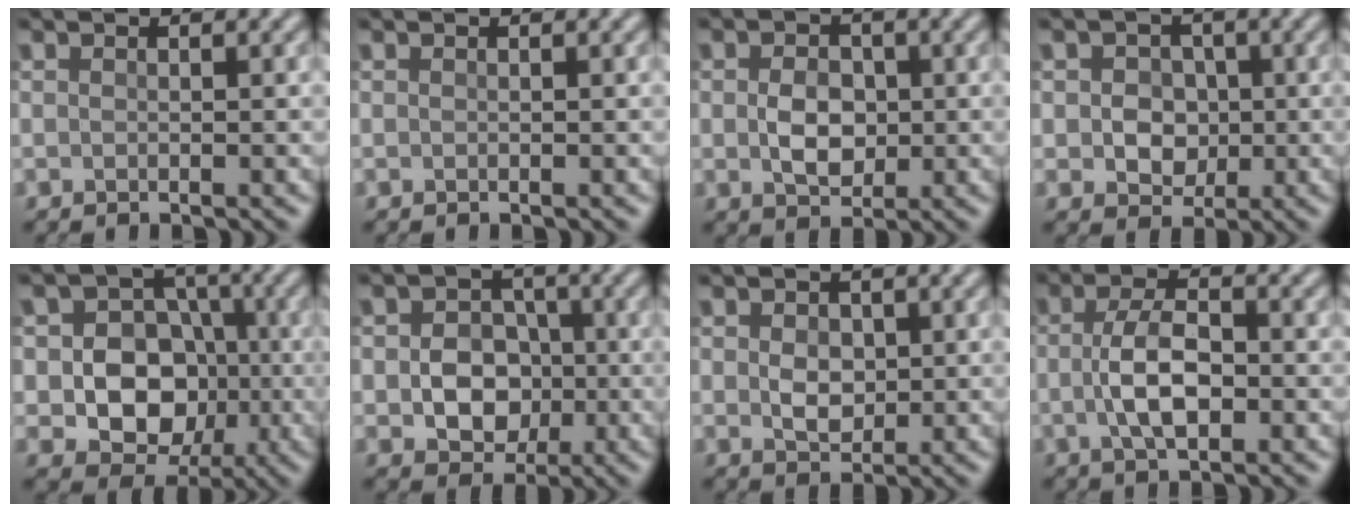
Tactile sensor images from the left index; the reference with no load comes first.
{"total": 0.0}
{"total": 3.5, "force": [-0.1, 2.5, 2.4], "torque": [-0.049, -0.004, -0.003]}
{"total": 3.6, "force": [0.1, 3.0, 2.0], "torque": [-0.023, 0.001, -0.013]}
{"total": 8.4, "force": [-1.0, 7.2, 4.2], "torque": [-0.049, 0.006, -0.035]}
{"total": 5.3, "force": [-0.7, 4.4, 3.0], "torque": [-0.032, -0.004, -0.026]}
{"total": 2.6, "force": [0.2, 1.9, 1.7], "torque": [-0.034, -0.003, 0.005]}
{"total": 4.4, "force": [-0.5, 1.9, 3.9], "torque": [-0.083, 0.001, -0.013]}